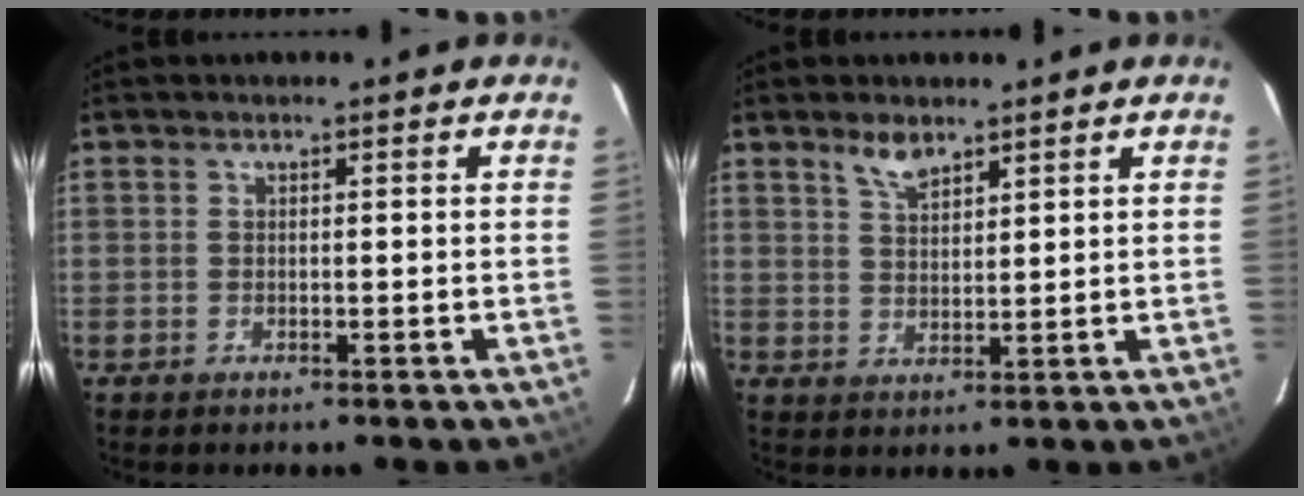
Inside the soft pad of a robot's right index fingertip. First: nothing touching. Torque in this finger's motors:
{"motor_torque": [0.04, 0.03, 0.04, 0.02]}